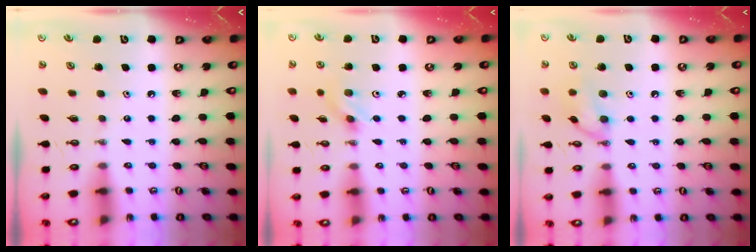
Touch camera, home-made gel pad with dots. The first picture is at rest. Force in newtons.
{"total": 3.2, "press": 2.9, "slide": 1.4}
{"total": 10.3, "press": 10.2, "slide": 1.5}